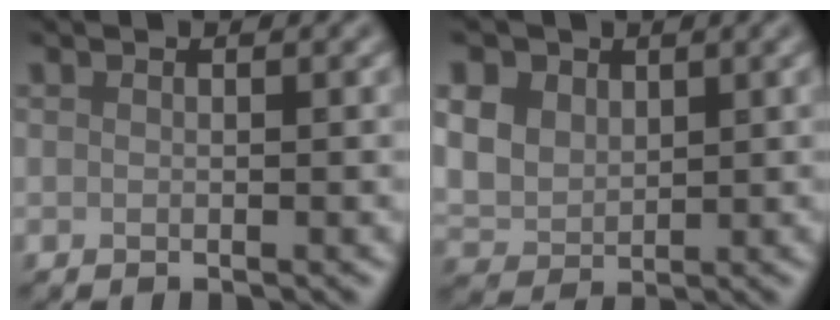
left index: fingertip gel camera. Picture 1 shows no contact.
{"total": 8.7, "force": [4.1, 6.4, 4.2], "torque": [-0.112, 0.028, 0.063]}